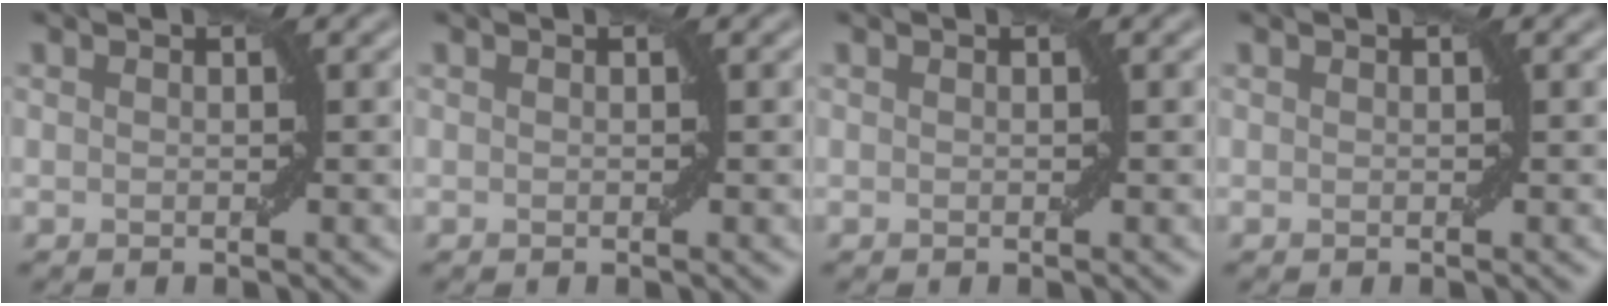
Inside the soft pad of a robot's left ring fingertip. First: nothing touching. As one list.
[{"total": 0.0}, {"total": 0.0}, {"total": 0.0}]